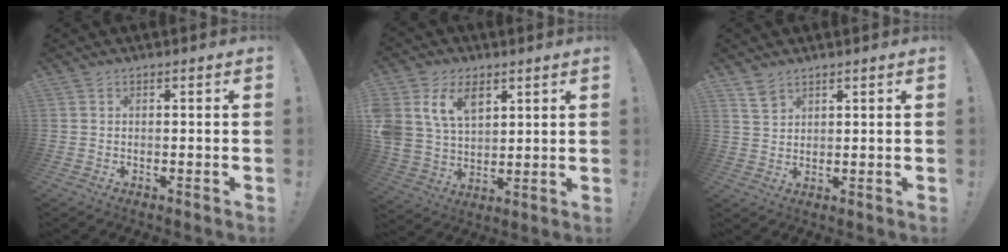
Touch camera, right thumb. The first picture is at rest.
{"total": 12.5, "force": [6.3, 8.6, 6.5], "torque": [-0.128, -0.023, 0.125]}
{"total": 4.2, "force": [3.2, 2.3, 1.5], "torque": [-0.019, -0.020, 0.060]}